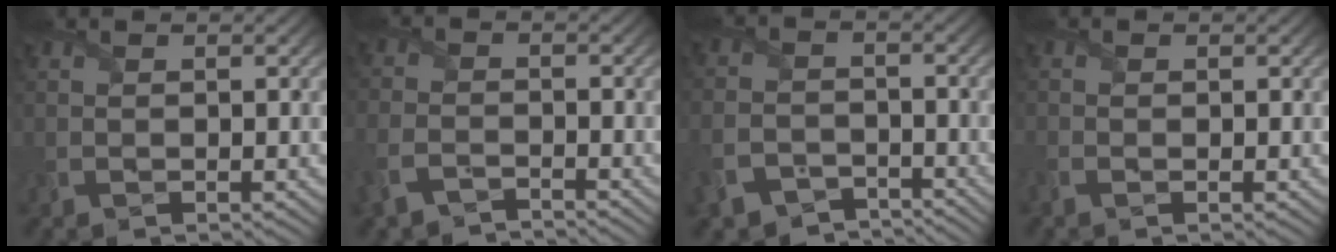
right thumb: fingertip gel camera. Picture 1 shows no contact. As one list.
[{"total": 4.6, "force": [-3.6, 1.8, 2.0], "torque": [-0.053, -0.008, -0.085]}, {"total": 6.5, "force": [-4.8, 3.7, 2.3], "torque": [-0.060, -0.023, -0.088]}, {"total": 1.4, "force": [-0.7, 0.8, 0.9], "torque": [-0.026, -0.005, -0.017]}]